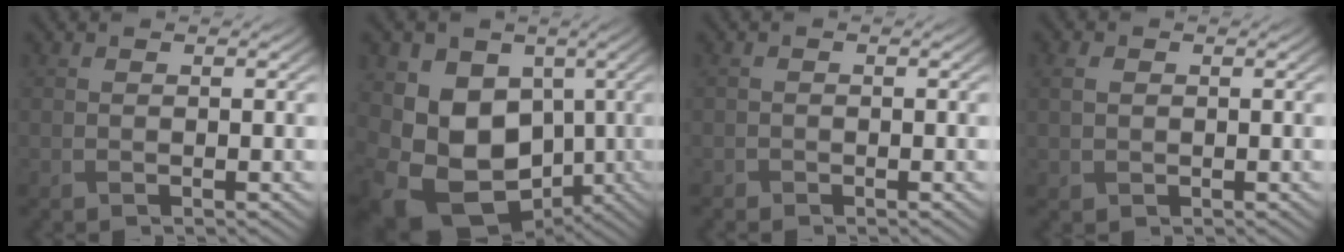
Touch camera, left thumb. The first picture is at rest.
{"total": 14.6, "force": [-2.5, 11.9, 8.1], "torque": [-0.178, -0.015, -0.046]}
{"total": 0.7, "force": [-0.6, 0.2, -0.2], "torque": [0.007, -0.002, -0.013]}
{"total": 2.2, "force": [0.3, 1.8, 1.2], "torque": [-0.034, 0.000, 0.005]}